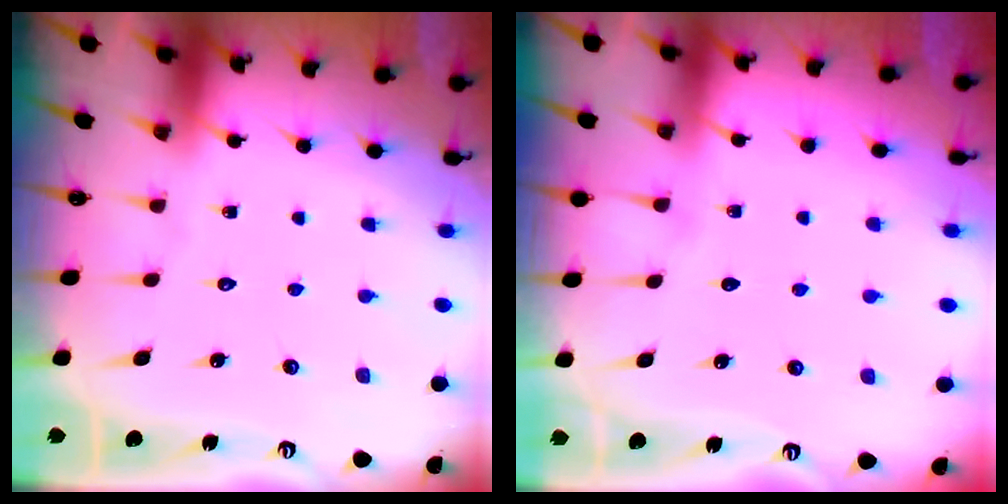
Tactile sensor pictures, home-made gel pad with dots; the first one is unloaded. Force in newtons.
{"total": 3.4, "press": 3.3, "slide": 0.6}